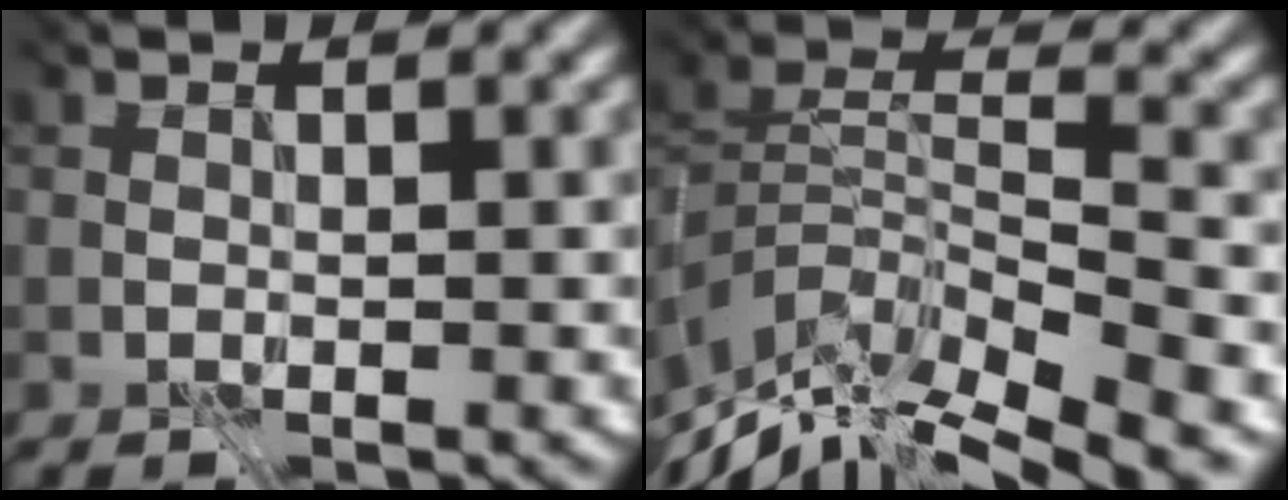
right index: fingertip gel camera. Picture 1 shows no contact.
{"total": 10.3, "force": [-9.3, 0.7, 4.2], "torque": [-0.089, -0.008, -0.141]}